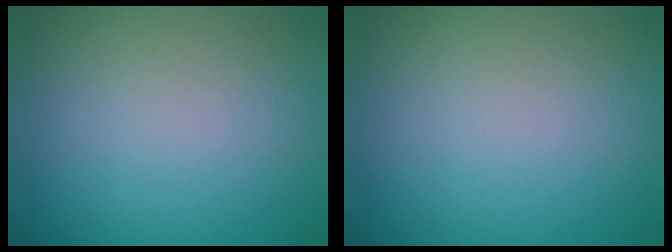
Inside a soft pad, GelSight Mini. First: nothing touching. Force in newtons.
{"total": 0.0}